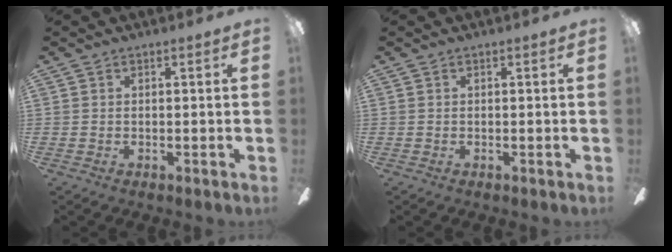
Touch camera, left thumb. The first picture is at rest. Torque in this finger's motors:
{"motor_torque": [0.00, 0.00, -0.06, 0.07, 0.00]}